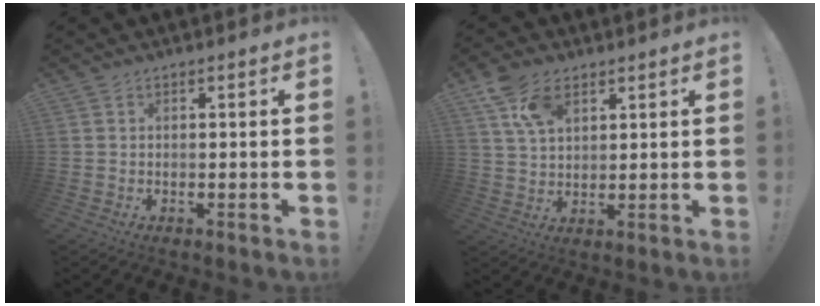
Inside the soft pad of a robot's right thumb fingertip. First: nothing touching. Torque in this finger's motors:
{"motor_torque": [0.31, 1.46, 0.44, 0.21, 0.02]}